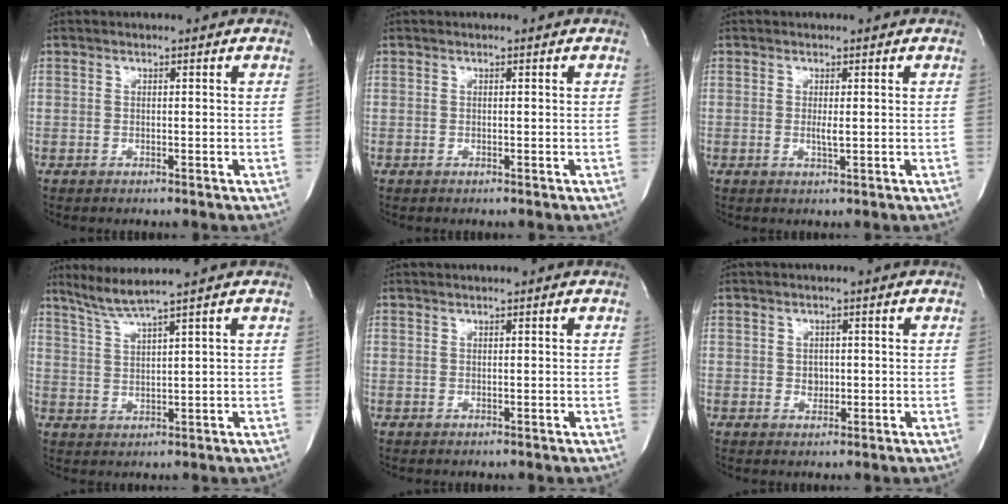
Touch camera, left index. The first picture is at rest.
{"total": 0.0}
{"total": 1.6, "force": [0.3, 0.1, 1.5], "torque": [-0.033, -0.002, 0.006]}
{"total": 5.3, "force": [4.4, -1.9, 2.4], "torque": [-0.054, -0.007, 0.093]}
{"total": 0.7, "force": [0.6, -0.2, 0.3], "torque": [-0.006, 0.001, 0.013]}
{"total": 1.3, "force": [0.1, 1.1, 0.7], "torque": [-0.009, 0.001, 0.004]}